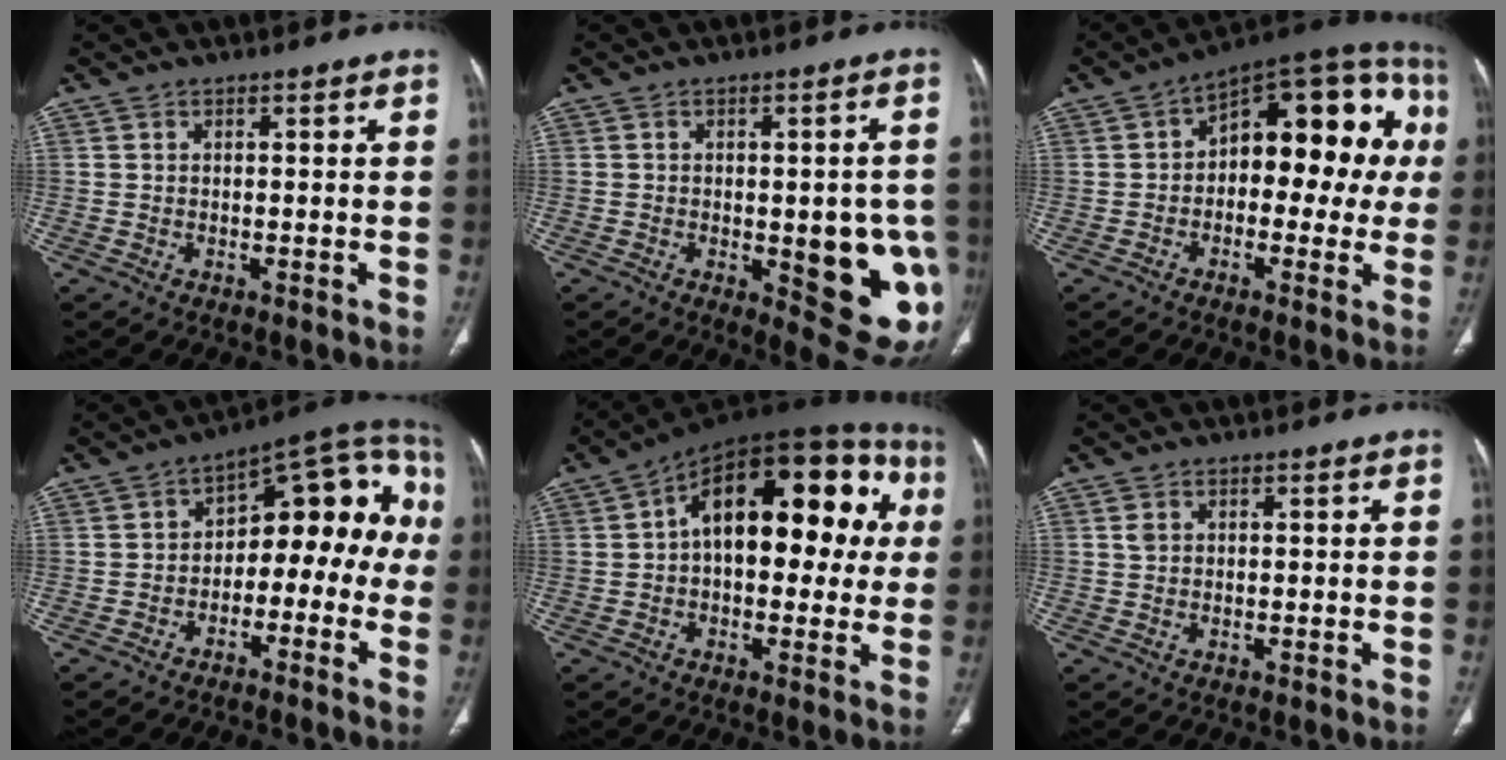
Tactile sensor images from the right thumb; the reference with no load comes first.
{"total": 15.2, "force": [-3.2, 5.9, 13.7], "torque": [-0.131, -0.007, -0.020]}
{"total": 19.7, "force": [1.9, 10.9, 16.2], "torque": [-0.160, 0.046, 0.012]}
{"total": 15.6, "force": [-2.5, 9.4, 12.2], "torque": [-0.108, 0.074, -0.042]}
{"total": 23.7, "force": [3.8, 12.5, 19.7], "torque": [-0.245, 0.050, 0.044]}
{"total": 1.2, "force": [0.5, 0.9, 0.7], "torque": [-0.014, 0.003, 0.013]}